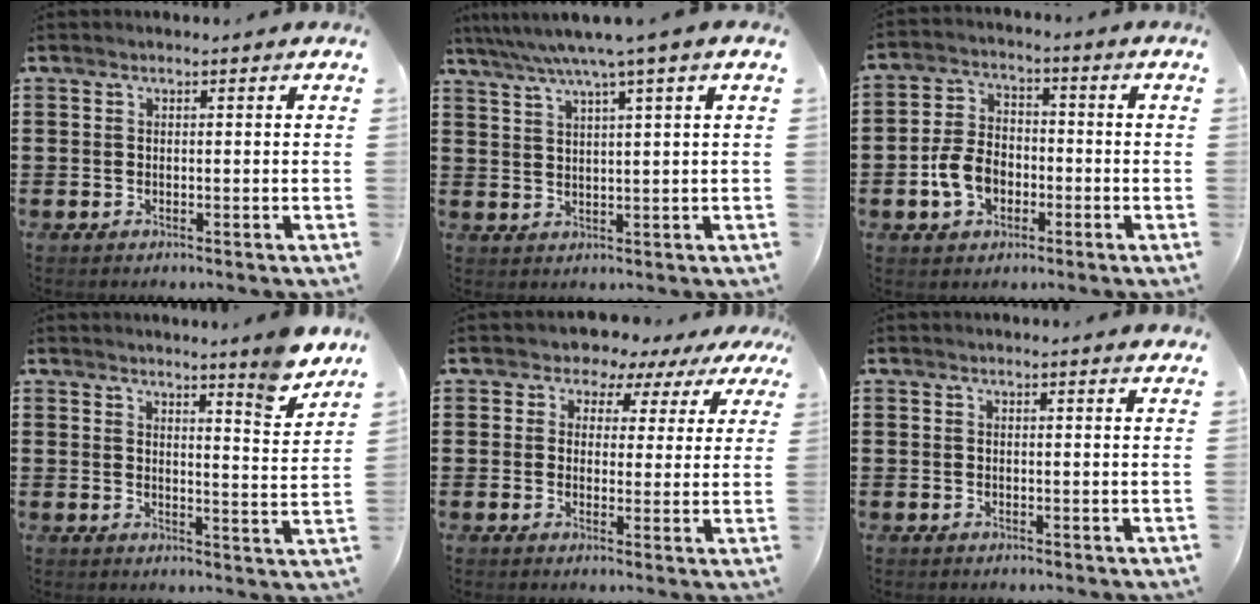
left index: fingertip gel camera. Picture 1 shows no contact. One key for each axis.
{"total": 4.9, "fx": 3.3, "fy": -0.7, "fz": 3.6, "tx": -0.079, "ty": -0.011, "tz": 0.052}
{"total": 7.0, "fx": -2.4, "fy": 4.8, "fz": 4.5, "tx": -0.107, "ty": 0.007, "tz": -0.051}
{"total": 5.6, "fx": 5.2, "fy": -0.5, "fz": 2.1, "tx": -0.027, "ty": -0.042, "tz": 0.083}
{"total": 4.0, "fx": 3.0, "fy": 2.5, "fz": 0.8, "tx": -0.032, "ty": -0.009, "tz": 0.047}
{"total": 0.7, "fx": 0.5, "fy": 0.0, "fz": 0.4, "tx": -0.009, "ty": -0.001, "tz": 0.010}